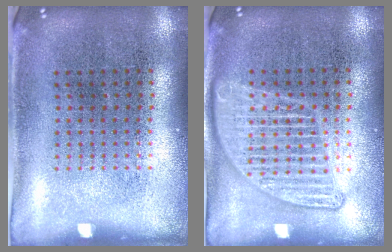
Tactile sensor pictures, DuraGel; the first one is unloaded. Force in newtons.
{"total": 1.7, "press": 1.7, "slide": 0.2}